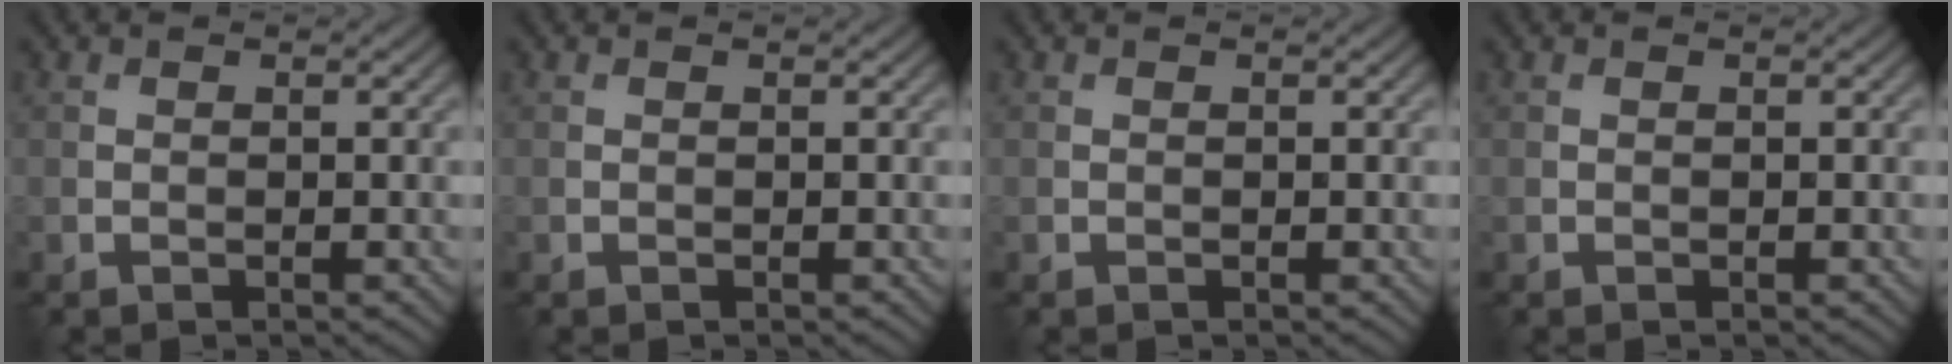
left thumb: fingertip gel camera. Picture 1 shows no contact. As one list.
[{"total": 0.0}, {"total": 0.0}, {"total": 0.0}]